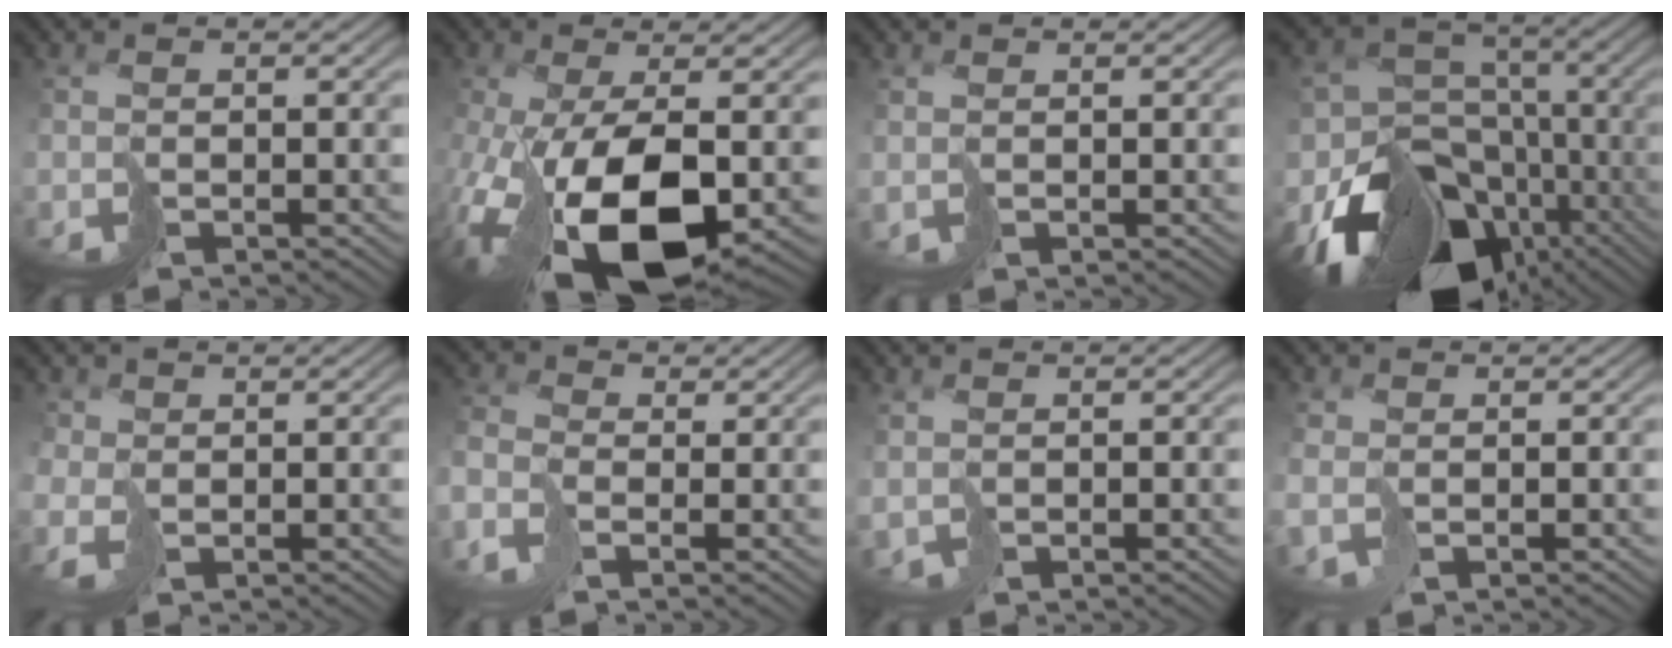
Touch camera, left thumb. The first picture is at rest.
{"total": 17.5, "force": [-5.1, 8.1, 14.7], "torque": [-0.305, -0.051, -0.059]}
{"total": 0.7, "force": [0.7, -0.1, 0.3], "torque": [-0.005, -0.001, 0.015]}
{"total": 16.6, "force": [-8.6, 12.6, 6.6], "torque": [-0.138, -0.036, -0.119]}
{"total": 3.0, "force": [-0.1, 2.4, 1.8], "torque": [-0.064, -0.008, -0.003]}
{"total": 4.1, "force": [-1.4, 2.5, 2.9], "torque": [-0.087, -0.005, -0.044]}
{"total": 1.2, "force": [0.9, 0.8, 0.4], "torque": [-0.017, -0.008, 0.024]}
{"total": 2.5, "force": [0.4, 1.9, 1.6], "torque": [-0.053, -0.011, 0.014]}